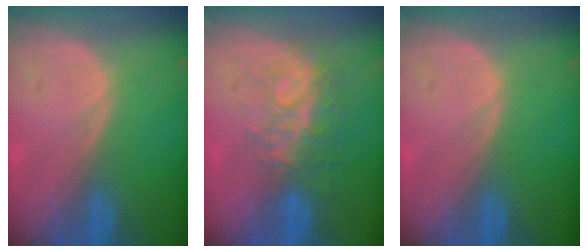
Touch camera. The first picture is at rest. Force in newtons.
{"total": 8.4, "press": 6.9, "slide": 4.8}
{"total": 0.0}